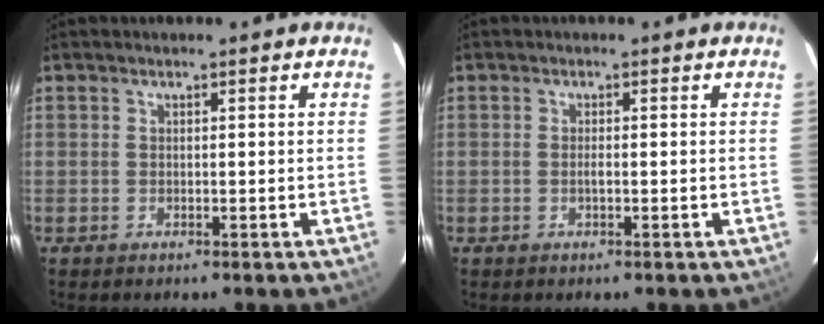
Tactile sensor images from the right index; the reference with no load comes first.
{"total": 0.8, "force": [-0.2, 0.1, 0.8], "torque": [-0.015, 0.000, -0.004]}